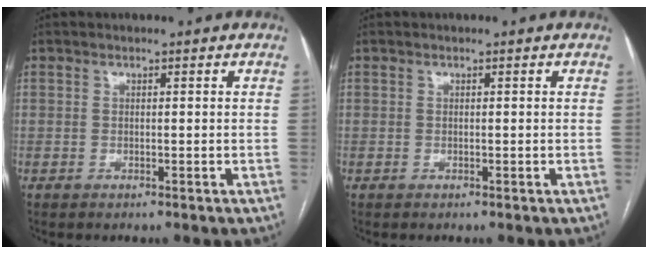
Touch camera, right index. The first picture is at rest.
{"total": 0.0}